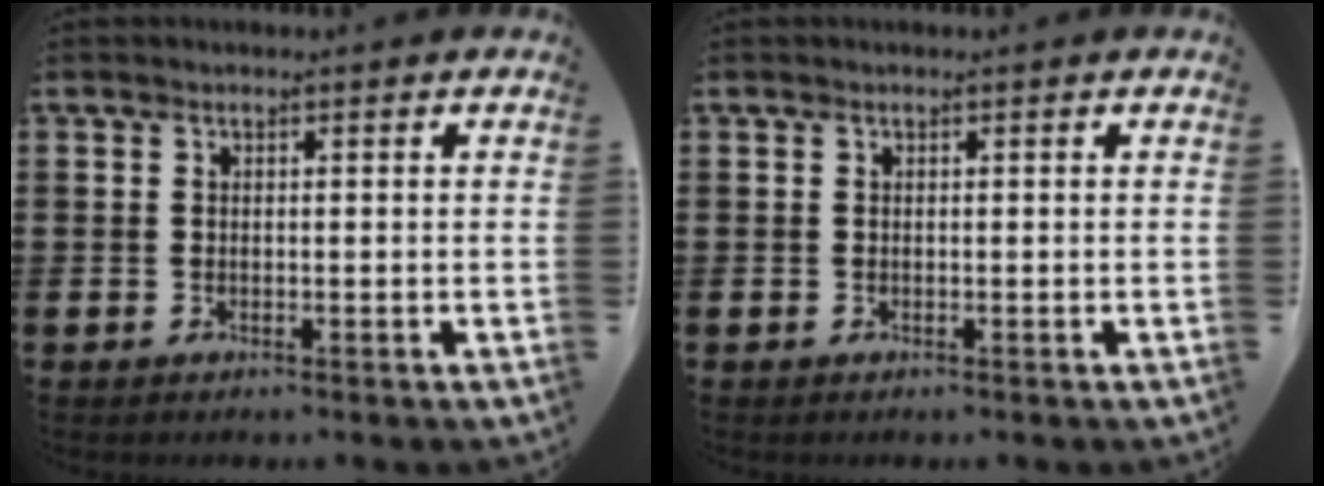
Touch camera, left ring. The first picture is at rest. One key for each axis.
{"total": 0.0}